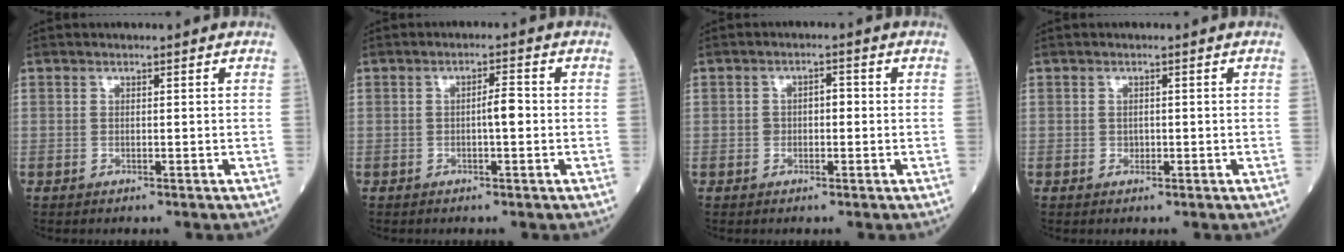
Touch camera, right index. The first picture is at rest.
{"total": 2.7, "force": [-0.3, 0.5, 2.7], "torque": [-0.042, 0.004, -0.008]}
{"total": 2.5, "force": [-0.1, 1.5, 1.9], "torque": [-0.030, 0.018, -0.002]}
{"total": 0.8, "force": [-0.1, 0.8, 0.3], "torque": [-0.001, 0.002, 0.000]}